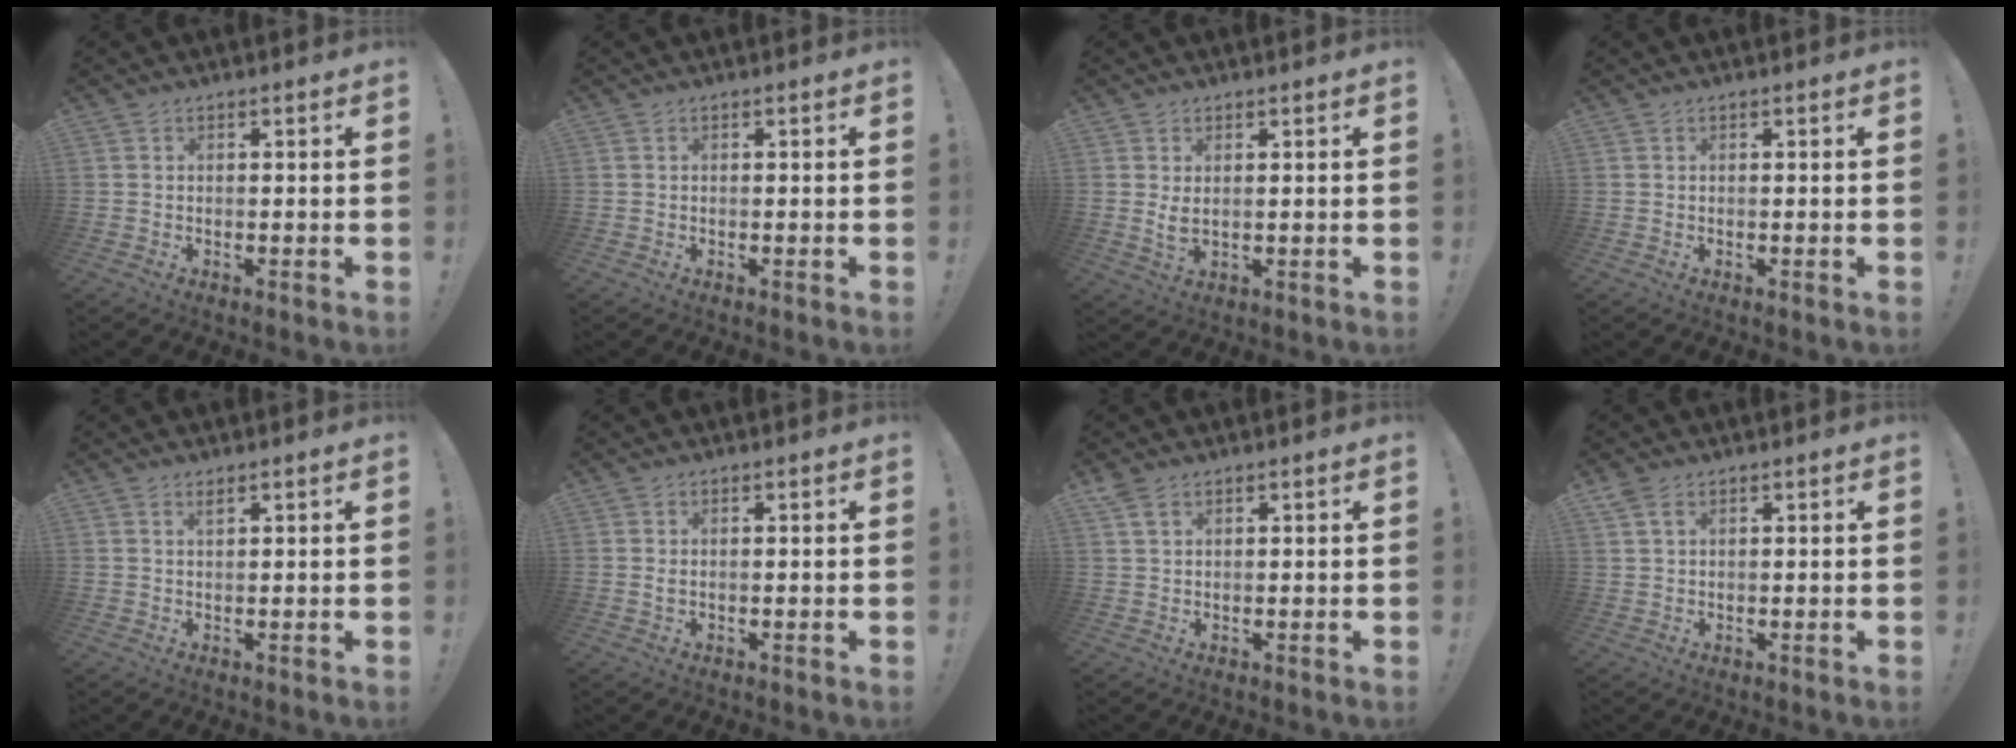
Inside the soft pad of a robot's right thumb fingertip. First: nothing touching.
{"total": 0.0}
{"total": 3.5, "force": [1.0, 1.6, 3.0], "torque": [-0.047, -0.009, 0.015]}
{"total": 0.0}
{"total": 1.5, "force": [1.1, 0.2, 0.9], "torque": [-0.005, -0.006, 0.018]}
{"total": 1.0, "force": [0.2, 0.5, 0.9], "torque": [-0.010, -0.001, 0.002]}
{"total": 3.2, "force": [2.0, 1.6, 1.9], "torque": [-0.034, -0.006, 0.039]}
{"total": 2.5, "force": [1.5, 1.4, 1.4], "torque": [-0.025, -0.001, 0.027]}